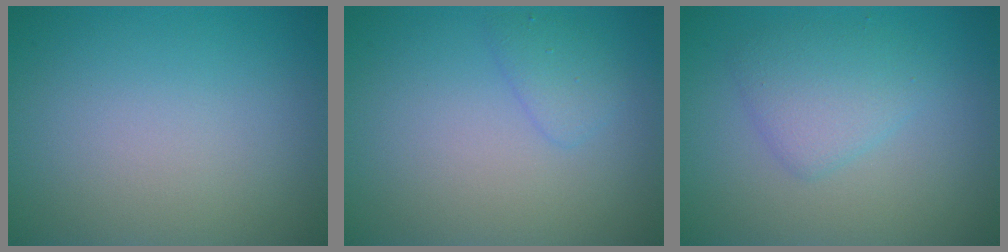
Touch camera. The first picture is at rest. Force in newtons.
{"total": 1.4, "press": 1.4, "slide": 0.1}
{"total": 2.8, "press": 2.8, "slide": 0.2}